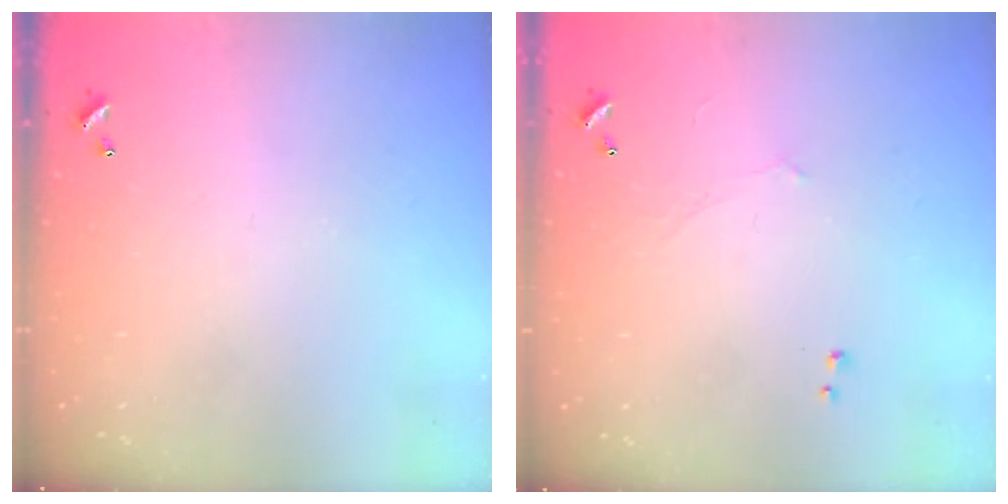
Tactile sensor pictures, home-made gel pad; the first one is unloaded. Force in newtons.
{"total": 0.7, "press": 0.1, "slide": 0.7}